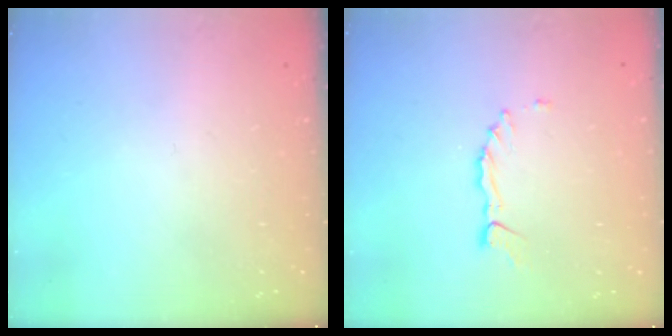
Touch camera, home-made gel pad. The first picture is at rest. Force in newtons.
{"total": 1.4, "press": 1.4, "slide": 0.2}